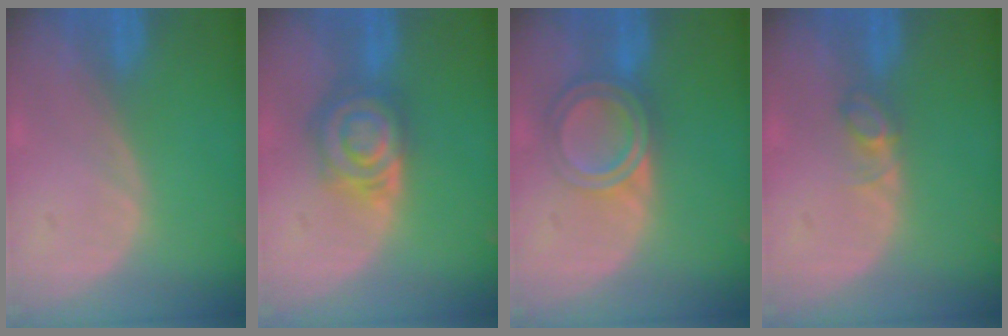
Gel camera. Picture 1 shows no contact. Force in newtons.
{"total": 7.6, "press": 6.9, "slide": 3.2}
{"total": 6.4, "press": 5.4, "slide": 3.4}
{"total": 2.4, "press": 2.4, "slide": 0.4}